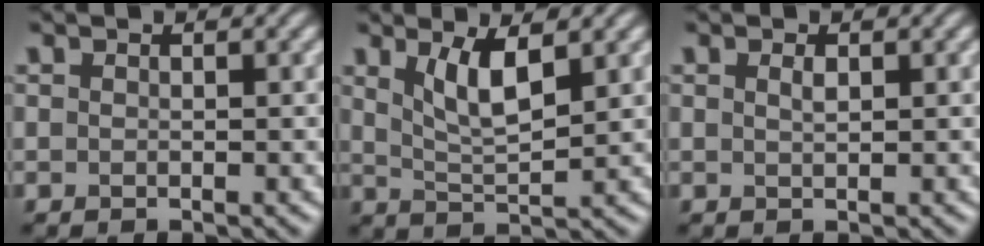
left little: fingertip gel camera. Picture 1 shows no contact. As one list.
[{"total": 3.9, "force": [1.8, 1.2, 3.3], "torque": [-0.070, -0.008, 0.038]}, {"total": 0.8, "force": [0.4, 0.2, 0.6], "torque": [-0.013, 0.001, 0.008]}]